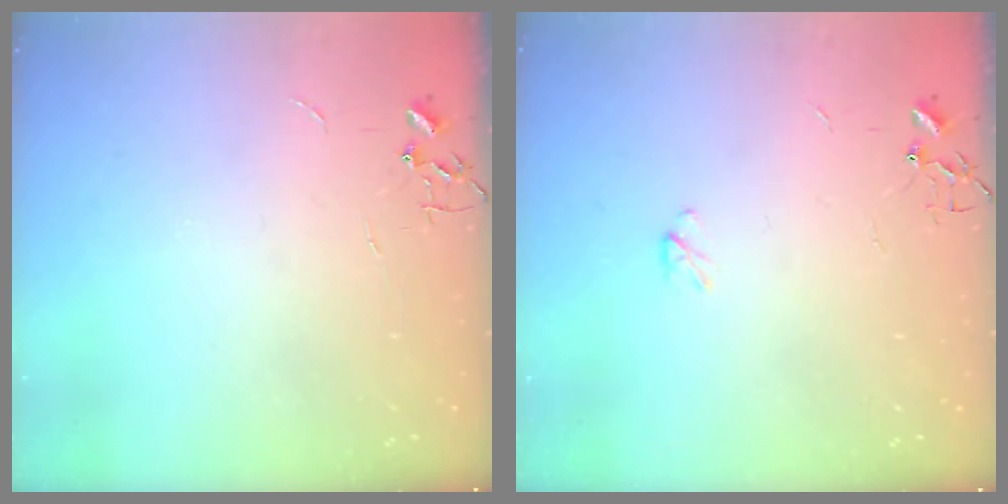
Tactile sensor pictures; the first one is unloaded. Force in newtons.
{"total": 2.9, "press": 2.9, "slide": 0.5}